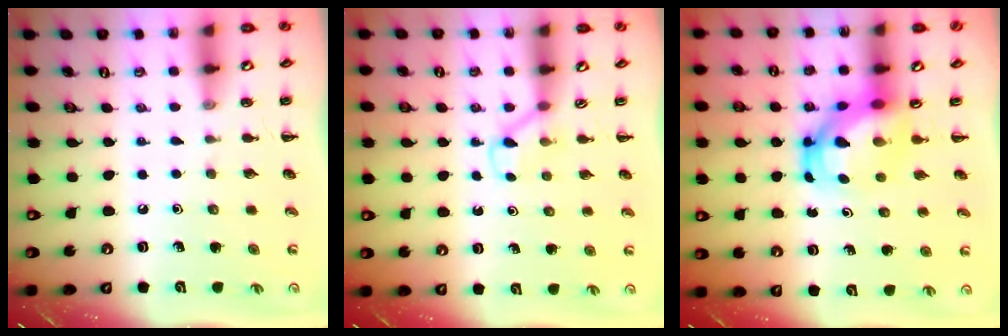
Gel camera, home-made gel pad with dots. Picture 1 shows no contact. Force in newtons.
{"total": 2.5, "press": 2.3, "slide": 0.9}
{"total": 6.2, "press": 5.9, "slide": 1.8}